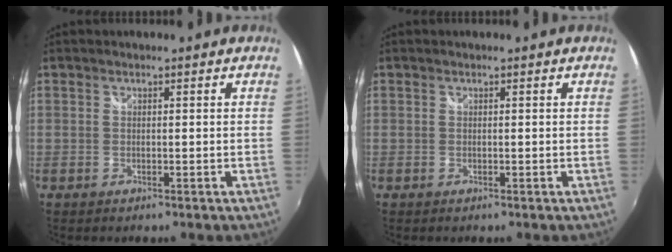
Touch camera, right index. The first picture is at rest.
{"total": 0.0}